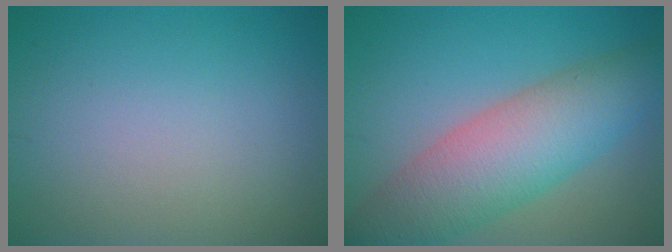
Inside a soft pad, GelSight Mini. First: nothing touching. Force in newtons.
{"total": 8.1, "press": 8.1, "slide": 0.5}